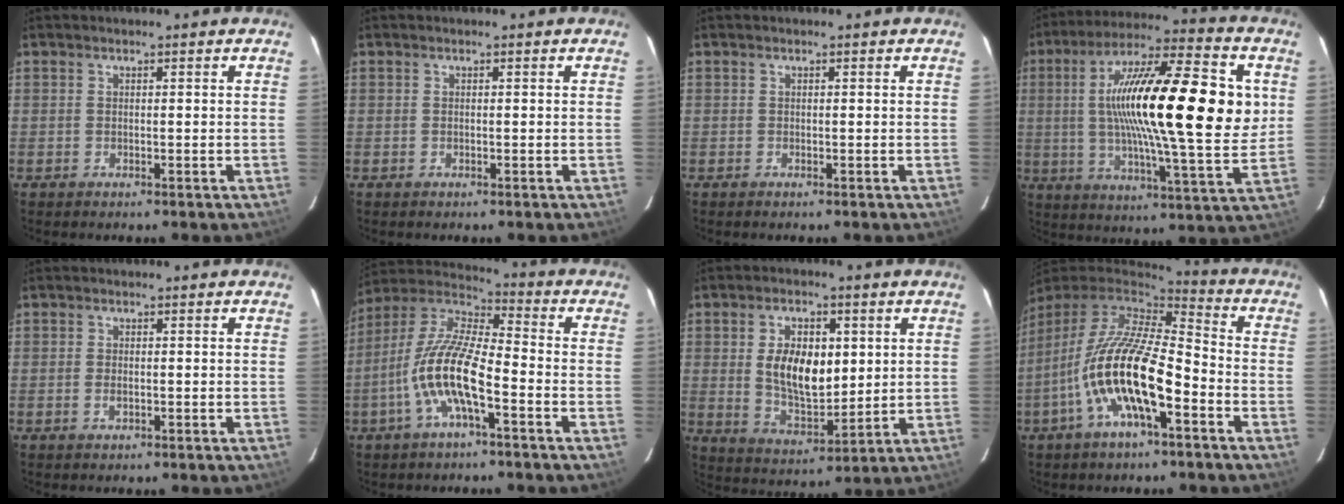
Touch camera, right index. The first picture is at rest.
{"total": 0.0}
{"total": 0.0}
{"total": 25.8, "force": [4.4, 4.9, 24.9], "torque": [-0.422, 0.016, 0.057]}
{"total": 1.4, "force": [-0.4, 0.7, 1.1], "torque": [-0.022, -0.001, -0.007]}
{"total": 13.4, "force": [-5.1, 3.3, 11.9], "torque": [-0.243, -0.001, -0.106]}
{"total": 11.5, "force": [2.0, 6.1, 9.6], "torque": [-0.179, 0.000, 0.047]}
{"total": 18.1, "force": [-6.9, 5.4, 15.8], "torque": [-0.302, -0.025, -0.135]}